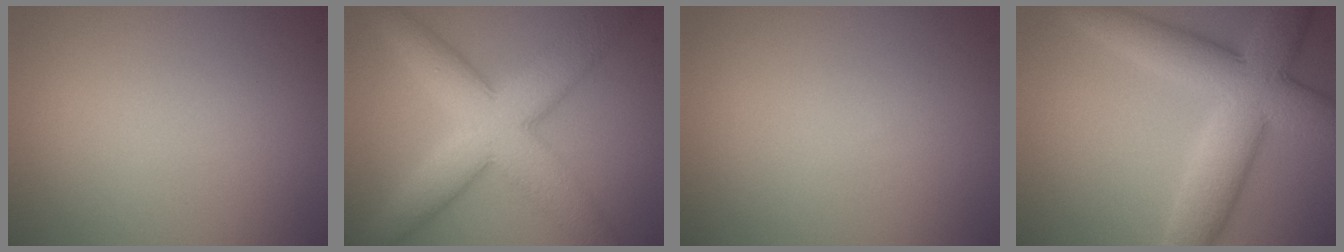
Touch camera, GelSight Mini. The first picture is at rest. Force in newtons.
{"total": 9.1, "press": 9.1, "slide": 0.2}
{"total": 0.0}
{"total": 8.7, "press": 8.6, "slide": 0.2}